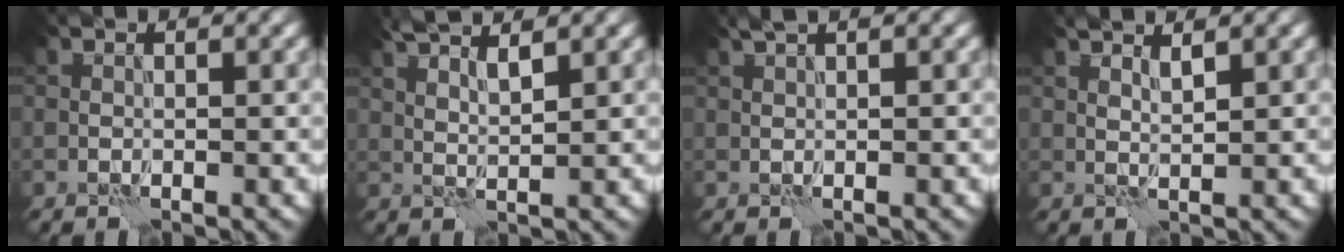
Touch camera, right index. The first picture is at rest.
{"total": 3.5, "force": [2.3, 0.7, 2.5], "torque": [-0.046, 0.004, 0.041]}
{"total": 1.3, "force": [0.9, 0.1, 0.9], "torque": [-0.023, 0.003, 0.014]}
{"total": 1.7, "force": [1.2, 0.2, 1.2], "torque": [-0.020, -0.001, 0.021]}